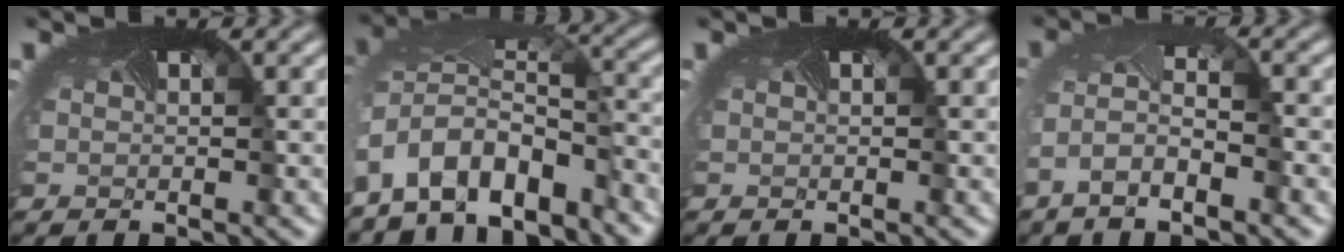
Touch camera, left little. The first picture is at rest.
{"total": 9.8, "force": [-5.7, 5.7, 5.6], "torque": [-0.123, -0.017, -0.094]}
{"total": 0.0}
{"total": 4.7, "force": [-2.7, 1.5, 3.6], "torque": [-0.087, -0.009, -0.051]}